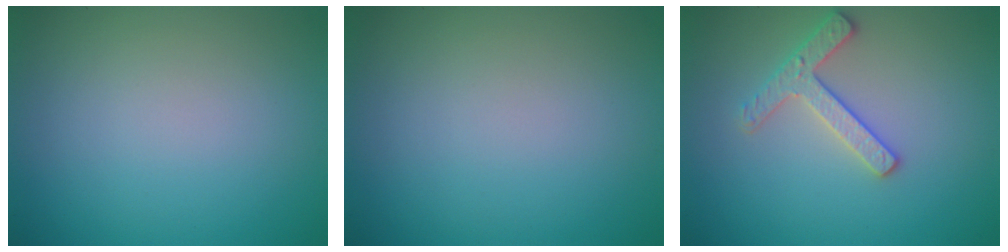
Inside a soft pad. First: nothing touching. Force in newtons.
{"total": 0.0}
{"total": 2.5, "press": 2.4, "slide": 0.4}